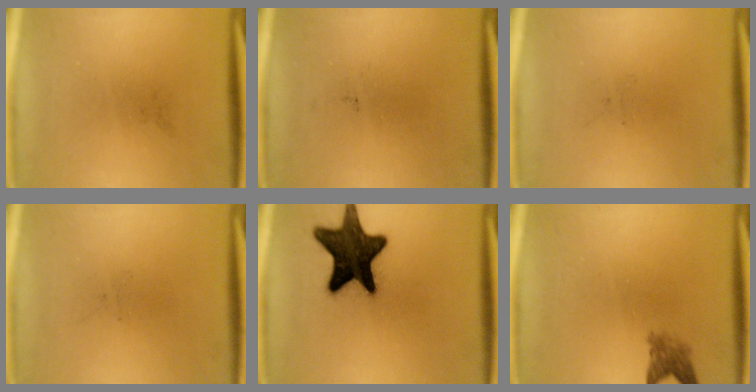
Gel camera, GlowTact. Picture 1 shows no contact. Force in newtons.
{"total": 0.0}
{"total": 0.0}
{"total": 0.0}
{"total": 16.6}
{"total": 2.4}